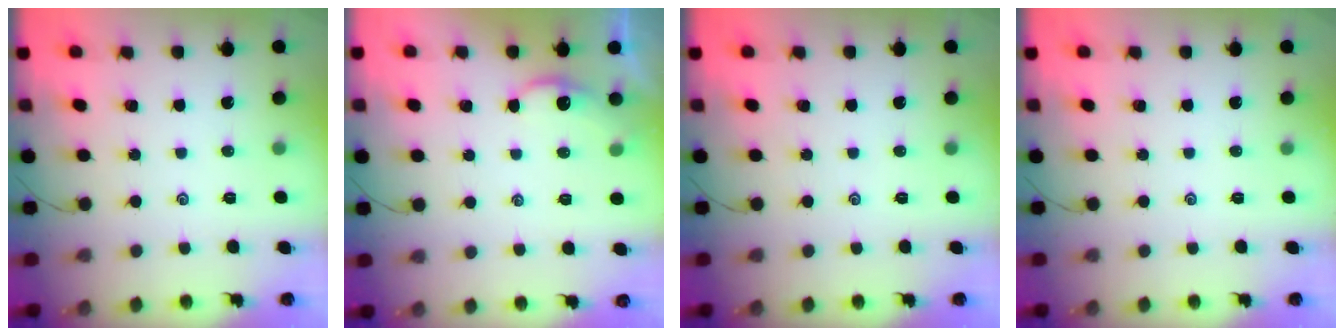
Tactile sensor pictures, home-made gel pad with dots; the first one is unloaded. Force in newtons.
{"total": 2.2, "press": 2.2, "slide": 0.2}
{"total": 0.0}
{"total": 0.0}